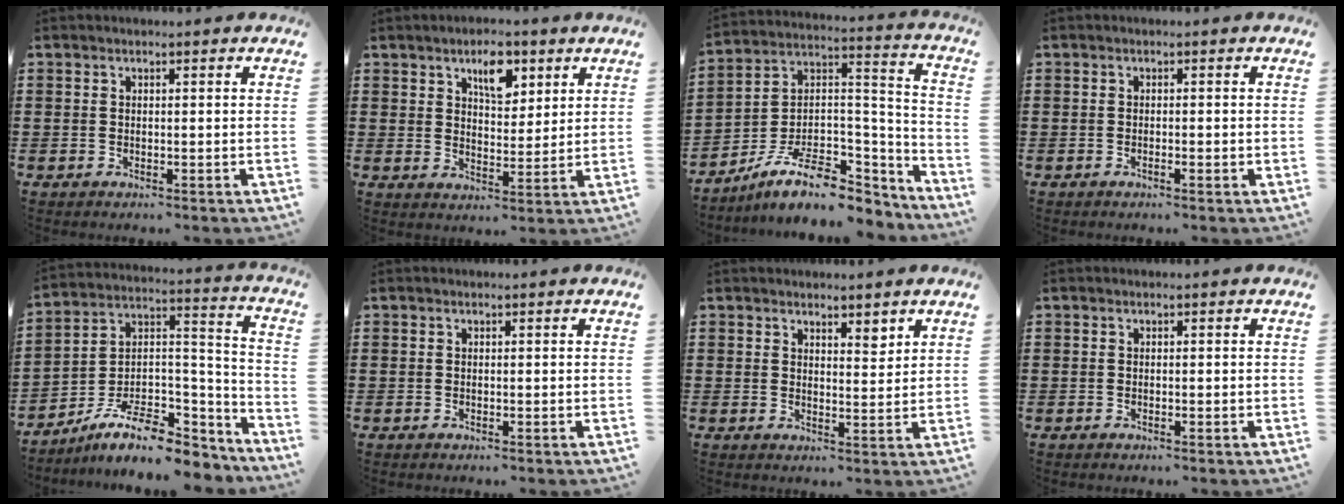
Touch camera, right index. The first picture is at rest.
{"total": 6.1, "force": [3.5, 3.0, 4.0], "torque": [-0.057, -0.002, 0.055]}
{"total": 11.1, "force": [-7.5, 5.0, 6.5], "torque": [-0.119, 0.024, -0.137]}
{"total": 0.7, "force": [-0.4, 0.1, 0.6], "torque": [-0.011, -0.003, -0.007]}
{"total": 11.0, "force": [-8.2, 4.1, 6.1], "torque": [-0.110, 0.024, -0.152]}
{"total": 0.0}
{"total": 2.6, "force": [2.3, 1.0, 0.7], "torque": [-0.012, 0.002, 0.042]}
{"total": 0.0}